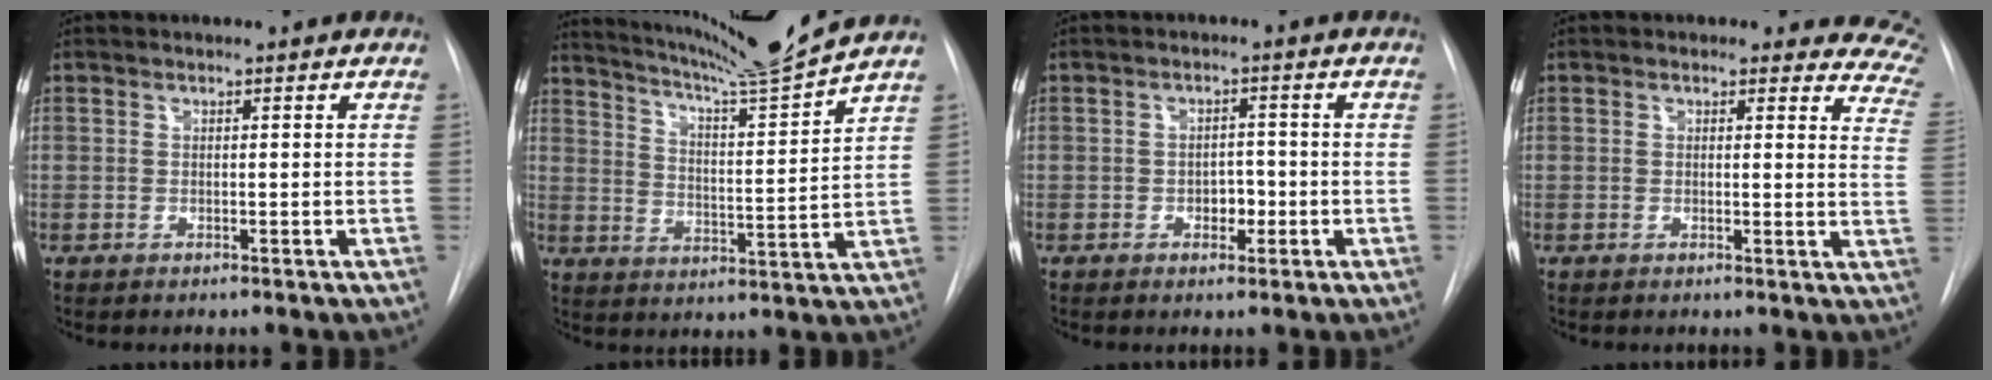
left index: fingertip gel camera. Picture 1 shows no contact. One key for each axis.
{"total": 13.1, "fx": 11.9, "fy": -3.2, "fz": 4.2, "tx": -0.077, "ty": -0.049, "tz": 0.189}
{"total": 2.5, "fx": -0.8, "fy": 1.6, "fz": 1.7, "tx": -0.018, "ty": 0.006, "tz": -0.008}
{"total": 9.9, "fx": 9.0, "fy": 3.6, "fz": 2.1, "tx": 0.025, "ty": -0.046, "tz": 0.051}